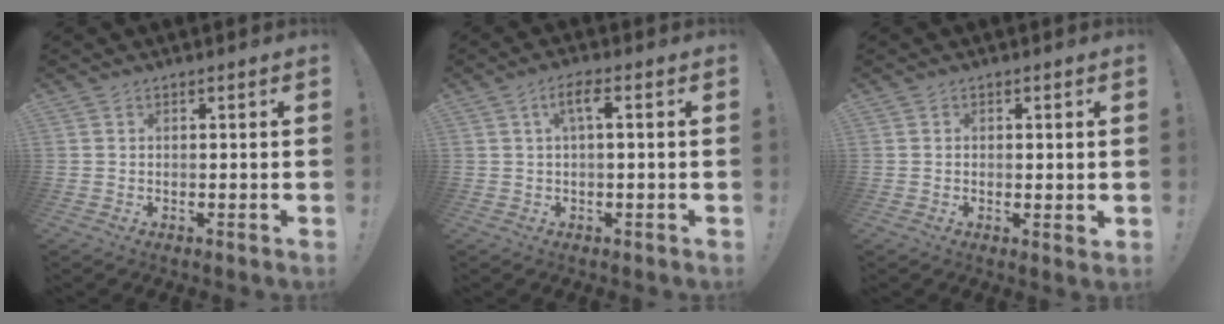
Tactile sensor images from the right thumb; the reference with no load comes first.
{"total": 4.7, "force": [0.7, 1.0, 4.5], "torque": [-0.084, 0.005, 0.007]}
{"total": 1.4, "force": [0.4, 0.9, 1.0], "torque": [-0.013, 0.000, 0.007]}